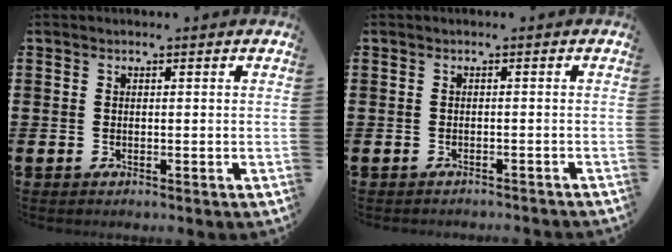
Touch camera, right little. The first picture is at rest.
{"total": 0.7, "force": [-0.7, 0.0, 0.0], "torque": [0.000, -0.001, -0.015]}